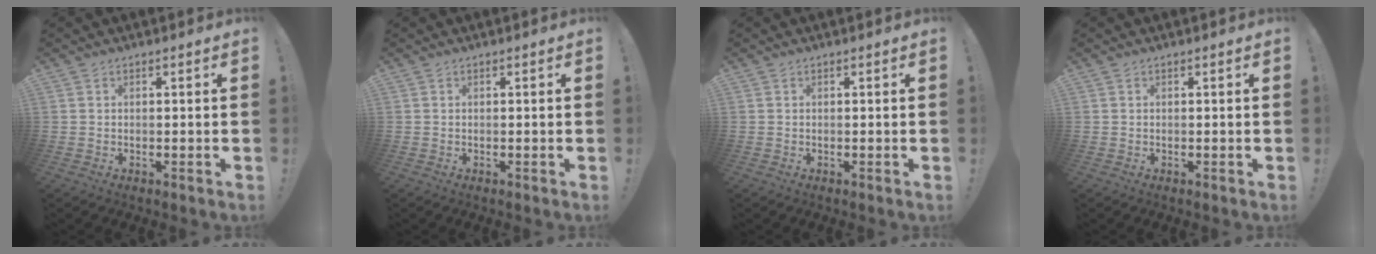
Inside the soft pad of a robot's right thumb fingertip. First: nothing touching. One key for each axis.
{"total": 0.0}
{"total": 0.0}
{"total": 0.0}